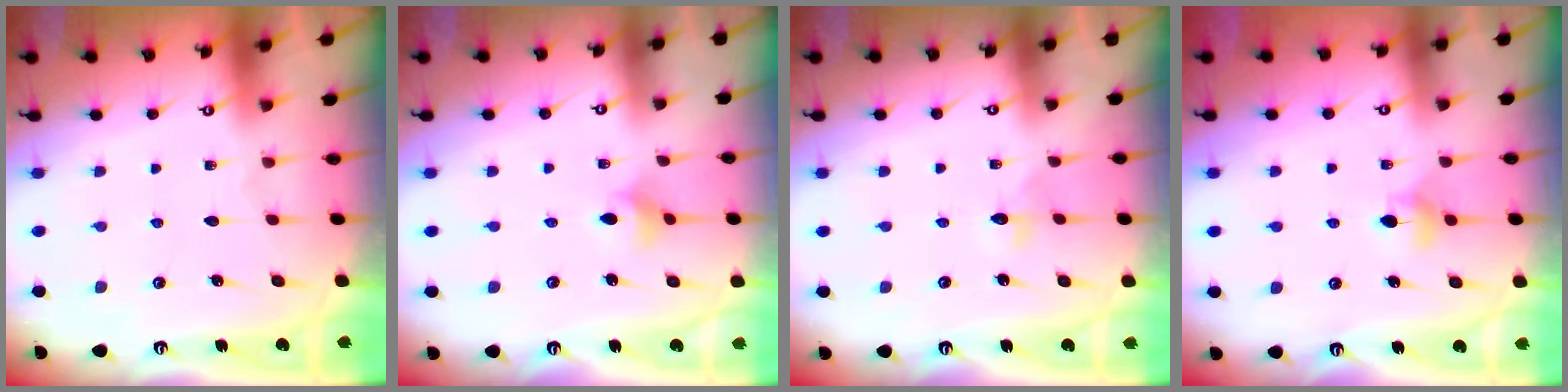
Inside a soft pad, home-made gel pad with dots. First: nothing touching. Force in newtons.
{"total": 4.8, "press": 4.7, "slide": 1.0}
{"total": 3.3, "press": 3.2, "slide": 0.6}
{"total": 4.7, "press": 4.6, "slide": 1.0}